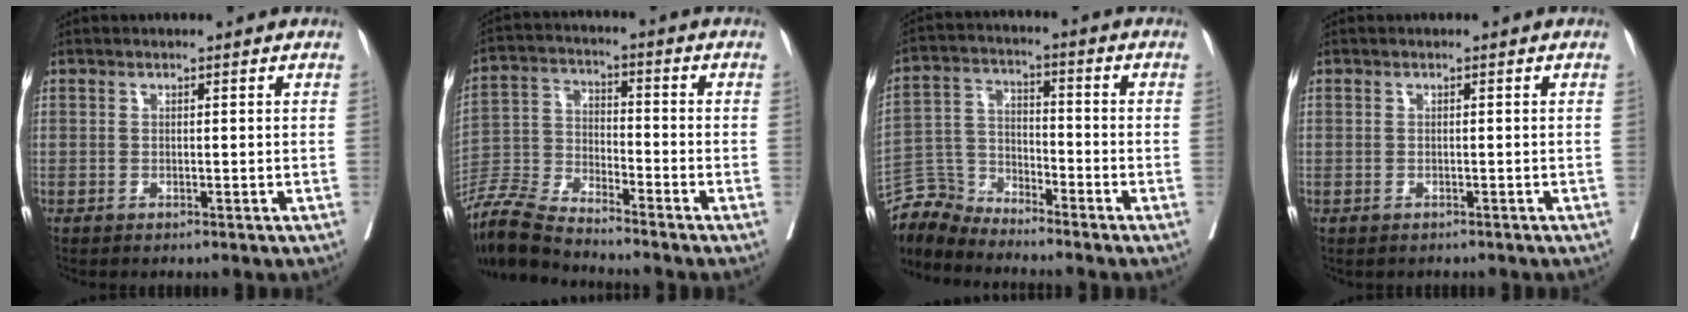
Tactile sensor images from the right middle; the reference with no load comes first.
{"total": 9.4, "force": [-8.9, 0.4, 3.0], "torque": [-0.066, -0.011, -0.180]}
{"total": 6.2, "force": [-6.0, 0.4, -1.3], "torque": [0.022, 0.014, -0.124]}
{"total": 0.0}